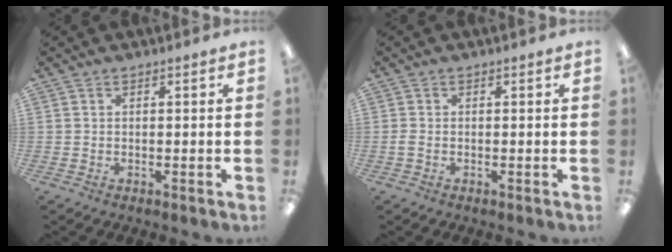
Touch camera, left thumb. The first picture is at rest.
{"total": 1.0, "force": [-0.2, 0.6, 0.7], "torque": [-0.013, 0.001, -0.004]}